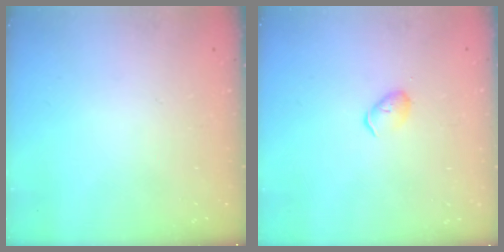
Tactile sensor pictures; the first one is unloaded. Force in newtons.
{"total": 3.9, "press": 3.8, "slide": 0.7}